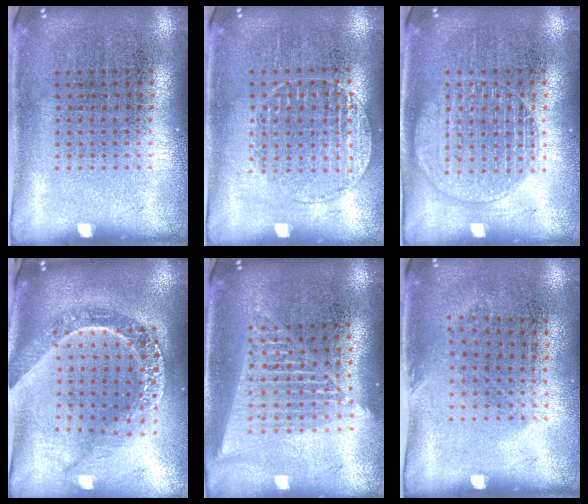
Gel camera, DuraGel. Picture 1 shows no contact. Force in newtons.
{"total": 1.1, "press": 1.1, "slide": 0.4}
{"total": 2.7, "press": 2.7, "slide": 0.5}
{"total": 2.7, "press": 2.2, "slide": 1.6}
{"total": 1.9, "press": 1.6, "slide": 1.0}
{"total": 0.9, "press": 0.7, "slide": 0.5}